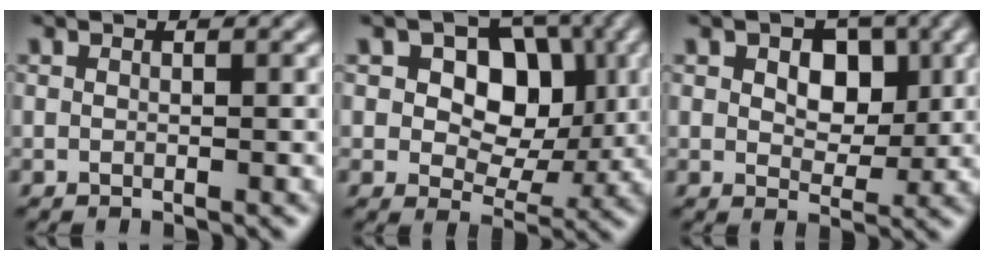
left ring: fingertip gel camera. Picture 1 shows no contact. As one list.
[{"total": 6.4, "force": [1.1, 4.5, 4.5], "torque": [-0.068, 0.003, 0.018]}, {"total": 4.7, "force": [1.3, 3.1, 3.3], "torque": [-0.051, 0.011, 0.014]}]